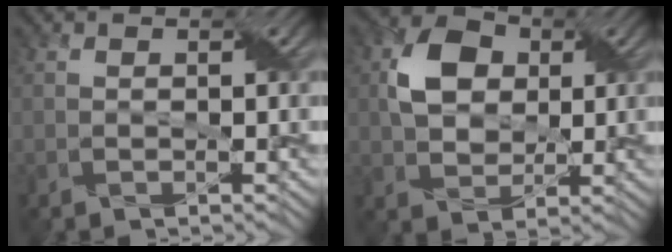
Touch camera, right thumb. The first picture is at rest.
{"total": 7.0, "force": [1.6, 5.3, 4.3], "torque": [-0.095, 0.011, 0.026]}